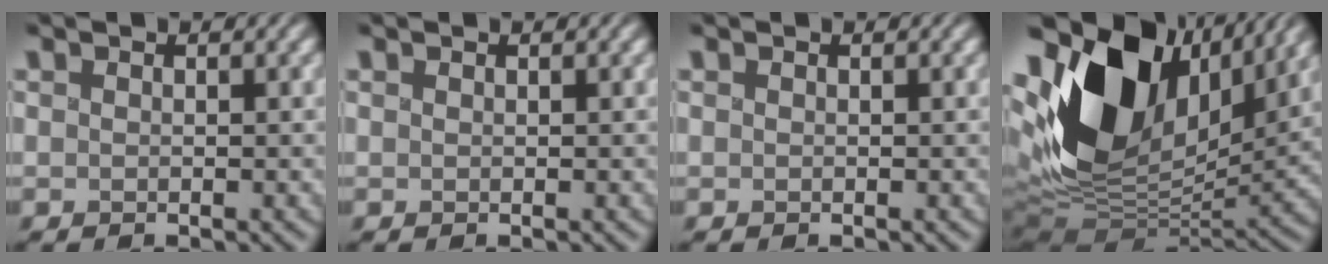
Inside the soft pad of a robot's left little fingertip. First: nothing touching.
{"total": 0.0}
{"total": 0.0}
{"total": 15.6, "force": [4.5, 10.1, 11.0], "torque": [-0.212, 0.026, 0.074]}